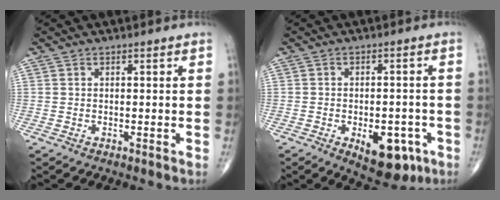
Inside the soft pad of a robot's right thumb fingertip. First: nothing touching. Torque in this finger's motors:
{"motor_torque": [2.56, 2.45, 0.56, -0.49, 0.16]}